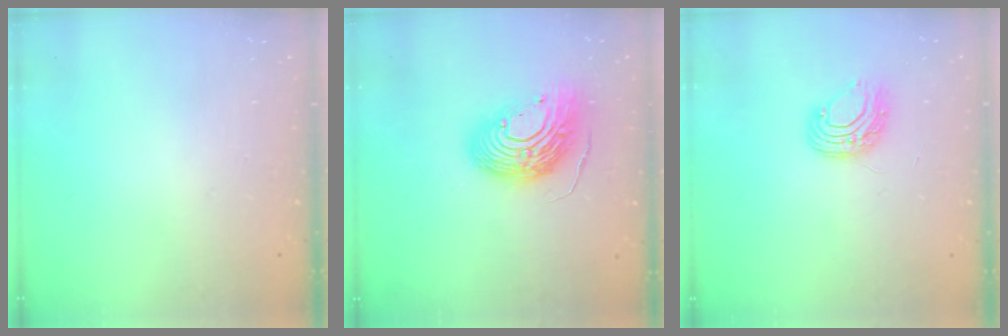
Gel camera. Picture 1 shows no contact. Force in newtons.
{"total": 16.0, "press": 15.8, "slide": 2.4}
{"total": 7.5, "press": 7.4, "slide": 0.7}